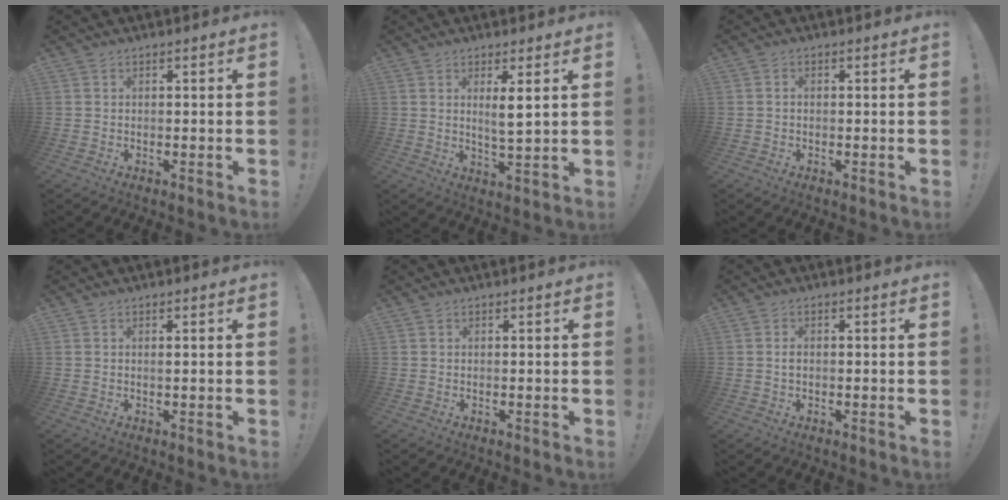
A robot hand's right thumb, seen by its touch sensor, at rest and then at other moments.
{"total": 4.9, "force": [2.2, 0.6, 4.3], "torque": [-0.069, -0.016, 0.032]}
{"total": 0.8, "force": [-0.3, 0.5, 0.5], "torque": [-0.010, 0.003, -0.006]}
{"total": 0.5, "force": [0.2, -0.1, 0.5], "torque": [0.003, -0.006, 0.000]}
{"total": 0.0}
{"total": 1.2, "force": [-0.2, 0.8, 0.8], "torque": [-0.023, 0.009, -0.004]}